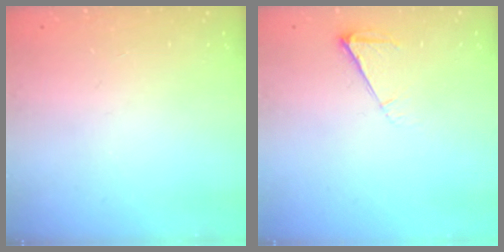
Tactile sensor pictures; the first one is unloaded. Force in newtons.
{"total": 6.5, "press": 6.5, "slide": 0.9}